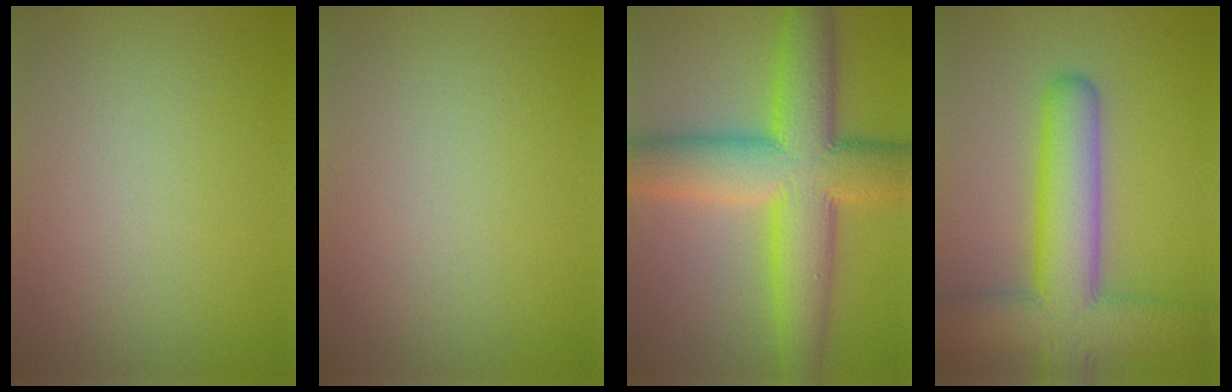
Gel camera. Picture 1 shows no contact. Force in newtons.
{"total": 0.0}
{"total": 11.8, "press": 11.8, "slide": 0.1}
{"total": 9.7, "press": 9.6, "slide": 0.6}